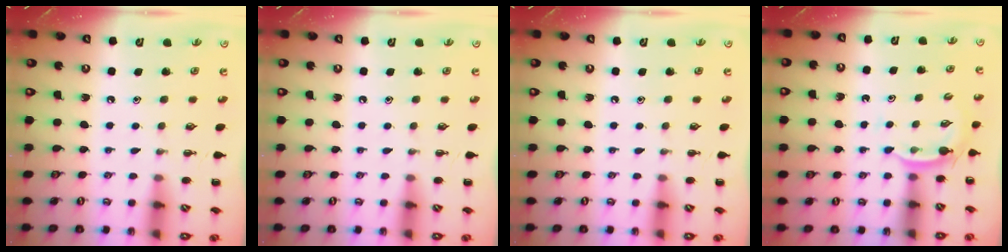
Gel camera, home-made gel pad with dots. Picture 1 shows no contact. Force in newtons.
{"total": 0.0}
{"total": 0.0}
{"total": 3.2, "press": 3.1, "slide": 0.8}